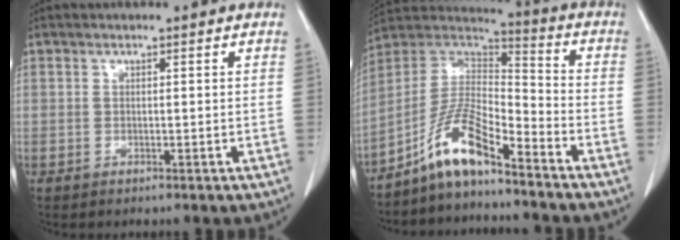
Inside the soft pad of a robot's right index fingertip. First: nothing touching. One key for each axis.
{"total": 11.0, "fx": -7.9, "fy": 1.9, "fz": 7.5, "tx": -0.156, "ty": 0.023, "tz": -0.148}